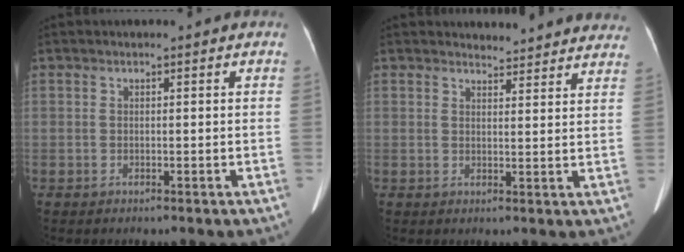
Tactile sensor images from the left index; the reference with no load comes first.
{"total": 9.8, "force": [9.6, 1.9, 1.1], "torque": [0.014, -0.005, 0.087]}